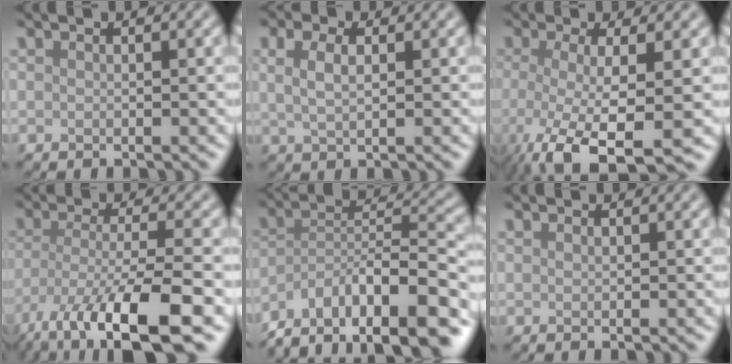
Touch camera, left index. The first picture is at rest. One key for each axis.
{"total": 2.5, "fx": 0.9, "fy": 1.2, "fz": 2.0, "tx": -0.040, "ty": 0.006, "tz": 0.012}
{"total": 8.3, "fx": -3.6, "fy": 2.2, "fz": 7.2, "tx": -0.116, "ty": -0.022, "tz": -0.066}
{"total": 10.2, "fx": -5.6, "fy": 3.0, "fz": 8.0, "tx": -0.145, "ty": -0.022, "tz": -0.099}
{"total": 12.1, "fx": -8.7, "fy": 4.2, "fz": 7.3, "tx": -0.118, "ty": 0.017, "tz": -0.147}
{"total": 0.0}